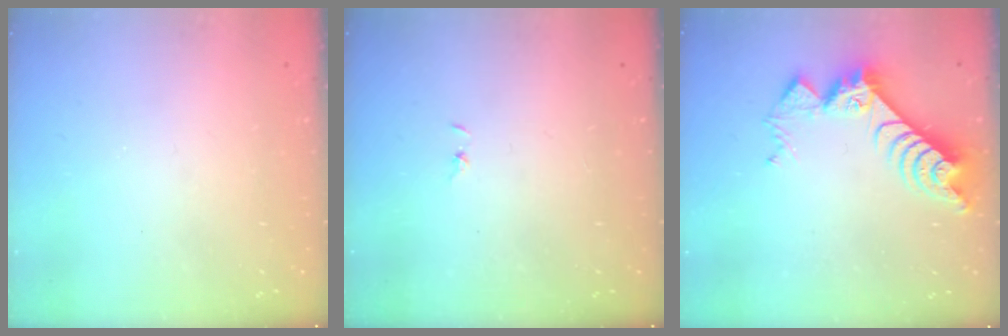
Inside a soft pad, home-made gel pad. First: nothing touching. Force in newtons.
{"total": 0.7, "press": 0.7, "slide": 0.1}
{"total": 9.8, "press": 9.7, "slide": 0.9}